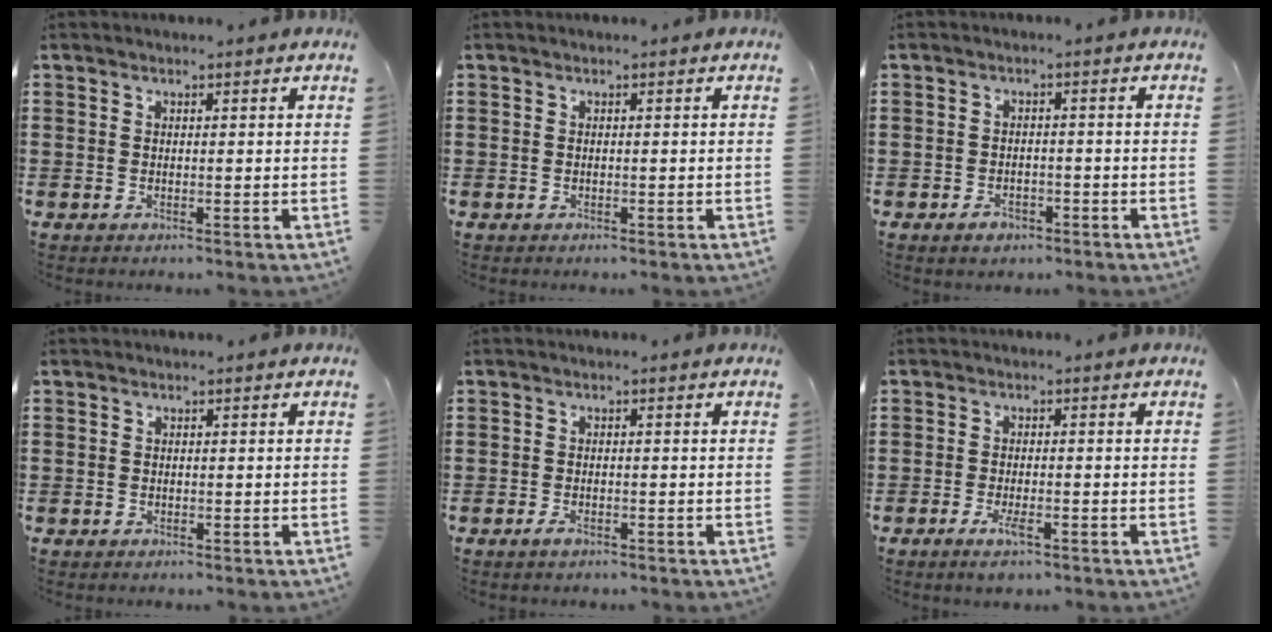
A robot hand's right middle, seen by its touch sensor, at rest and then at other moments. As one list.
[{"total": 0.0}, {"total": 1.8, "force": [-1.4, 1.0, 0.7], "torque": [-0.018, 0.000, -0.028]}, {"total": 0.5, "force": [-0.3, 0.4, 0.0], "torque": [0.000, 0.004, -0.007]}, {"total": 1.4, "force": [-0.9, 0.6, 0.9], "torque": [-0.020, -0.002, -0.016]}, {"total": 3.3, "force": [-1.6, 1.0, 2.7], "torque": [-0.057, -0.004, -0.032]}]